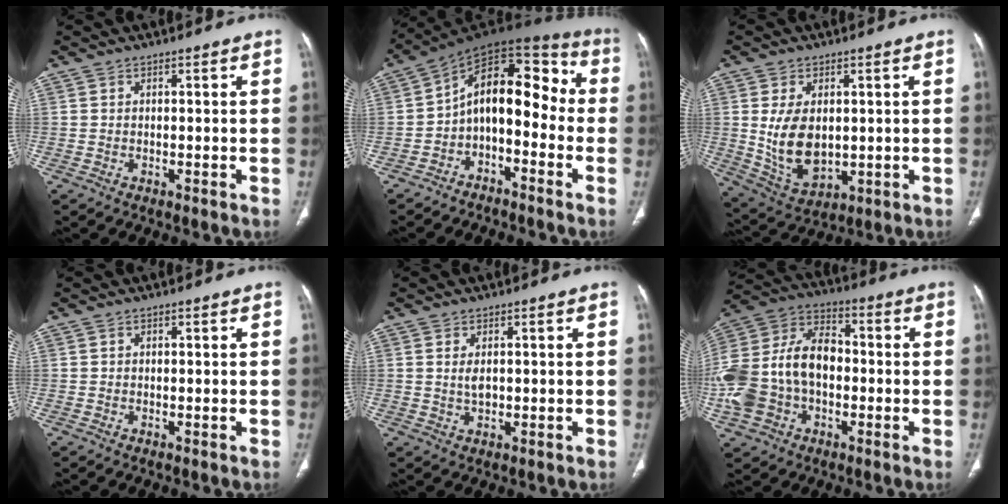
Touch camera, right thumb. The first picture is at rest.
{"total": 14.5, "force": [-3.0, 8.6, 11.3], "torque": [-0.136, 0.088, -0.060]}
{"total": 11.2, "force": [0.7, 7.1, 8.7], "torque": [-0.146, -0.012, 0.037]}
{"total": 0.0}
{"total": 2.2, "force": [0.3, 1.3, 1.8], "torque": [-0.035, -0.004, 0.008]}
{"total": 20.5, "force": [-2.7, 14.2, 14.5], "torque": [-0.307, 0.038, -0.051]}